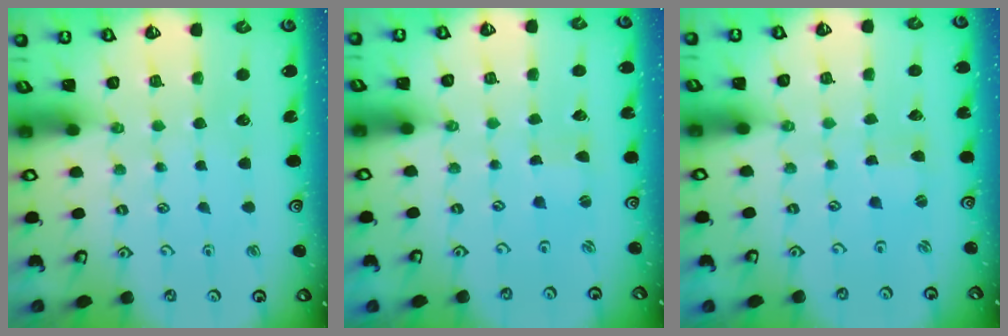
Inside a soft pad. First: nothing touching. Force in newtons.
{"total": 0.0}
{"total": 1.4, "press": 1.4, "slide": 0.3}